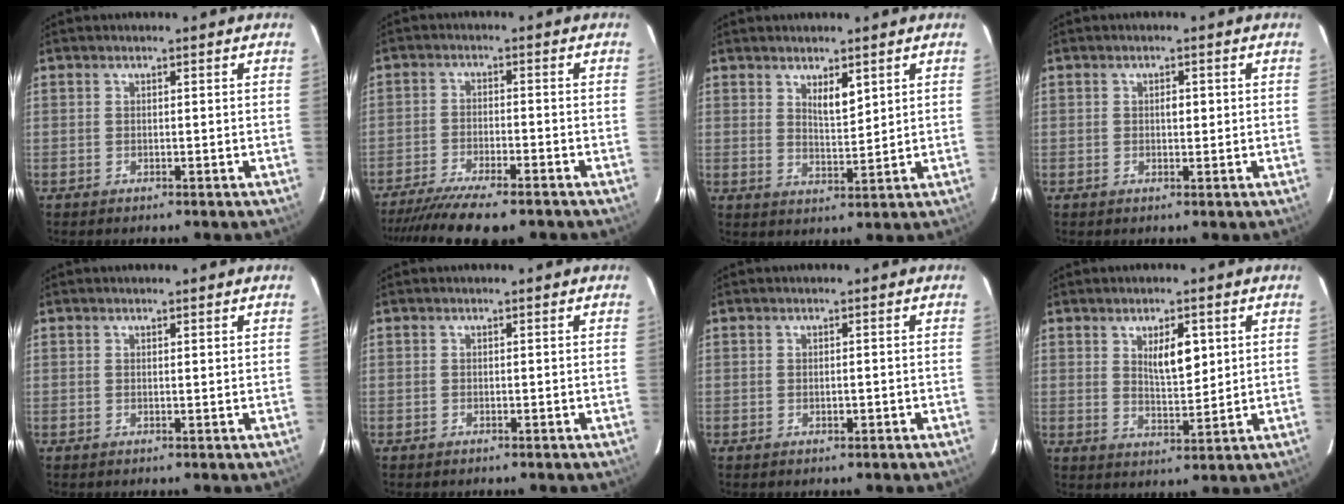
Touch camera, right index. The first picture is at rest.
{"total": 13.5, "force": [-11.5, 1.6, 6.9], "torque": [-0.112, -0.024, -0.176]}
{"total": 3.7, "force": [2.2, 1.0, 2.8], "torque": [-0.051, -0.006, 0.043]}
{"total": 1.5, "force": [0.2, 0.8, 1.3], "torque": [-0.021, 0.002, 0.003]}
{"total": 0.6, "force": [0.6, 0.1, 0.3], "torque": [-0.005, 0.002, 0.008]}
{"total": 0.0}
{"total": 1.0, "force": [-0.2, 0.4, 0.9], "torque": [-0.017, -0.001, -0.001]}
{"total": 5.8, "force": [2.2, 2.0, 5.0], "torque": [-0.084, -0.003, 0.042]}